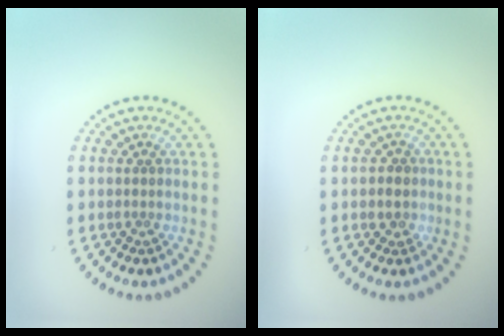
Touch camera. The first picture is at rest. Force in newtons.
{"total": 1.3, "press": 1.2, "slide": 0.6}